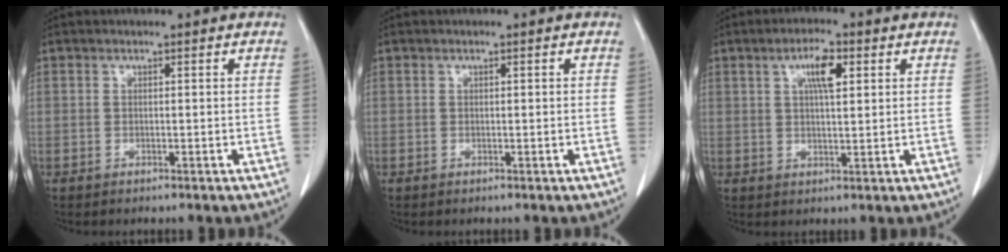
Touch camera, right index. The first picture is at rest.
{"total": 0.0}
{"total": 5.2, "force": [2.0, 1.2, 4.6], "torque": [-0.084, 0.004, 0.036]}